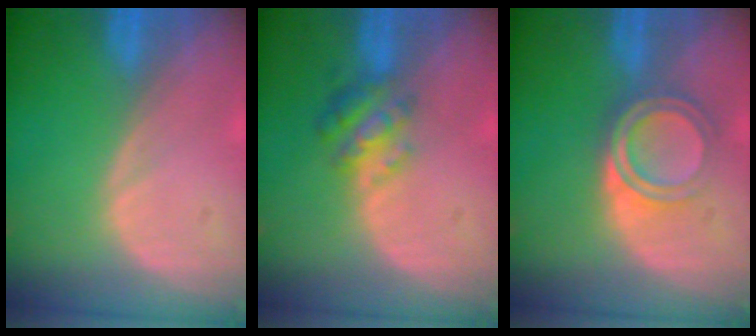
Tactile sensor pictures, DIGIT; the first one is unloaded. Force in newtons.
{"total": 4.8, "press": 4.5, "slide": 1.6}
{"total": 5.3, "press": 4.9, "slide": 1.9}